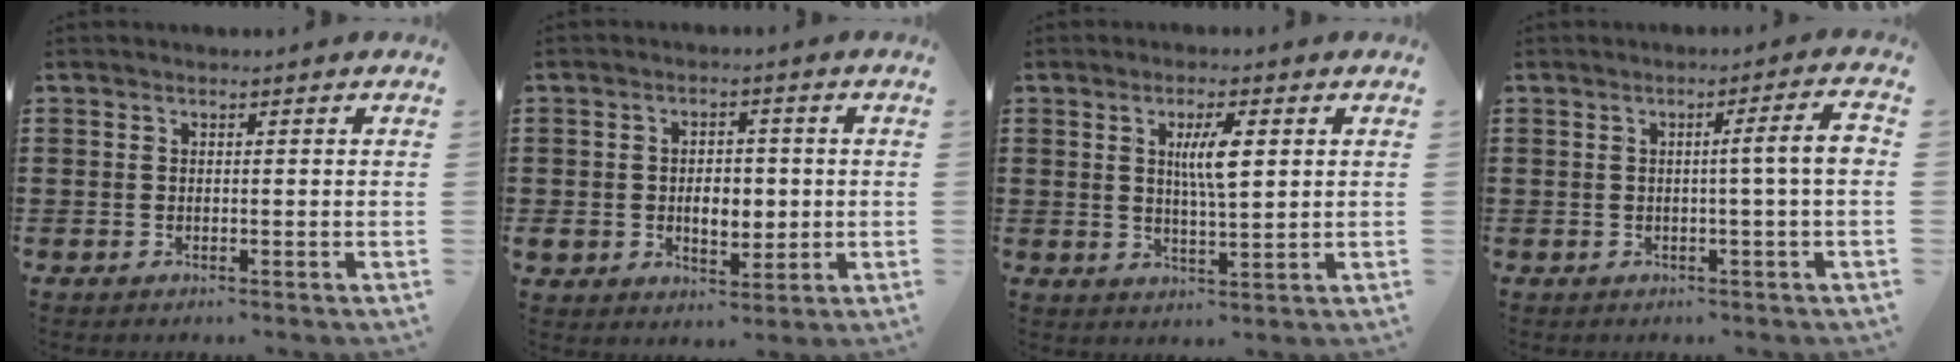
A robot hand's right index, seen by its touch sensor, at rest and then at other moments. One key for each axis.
{"total": 5.4, "fx": -0.4, "fy": 4.2, "fz": 3.4, "tx": -0.058, "ty": 0.006, "tz": -0.013}
{"total": 5.6, "fx": 1.4, "fy": 1.3, "fz": 5.2, "tx": -0.106, "ty": 0.006, "tz": 0.021}
{"total": 5.2, "fx": 0.1, "fy": -0.2, "fz": 5.2, "tx": -0.087, "ty": -0.010, "tz": -0.003}